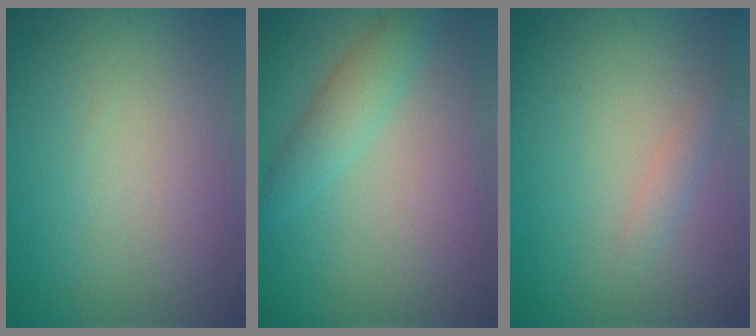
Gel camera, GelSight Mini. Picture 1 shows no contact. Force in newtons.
{"total": 2.5, "press": 2.5, "slide": 0.2}
{"total": 1.1, "press": 1.1, "slide": 0.0}